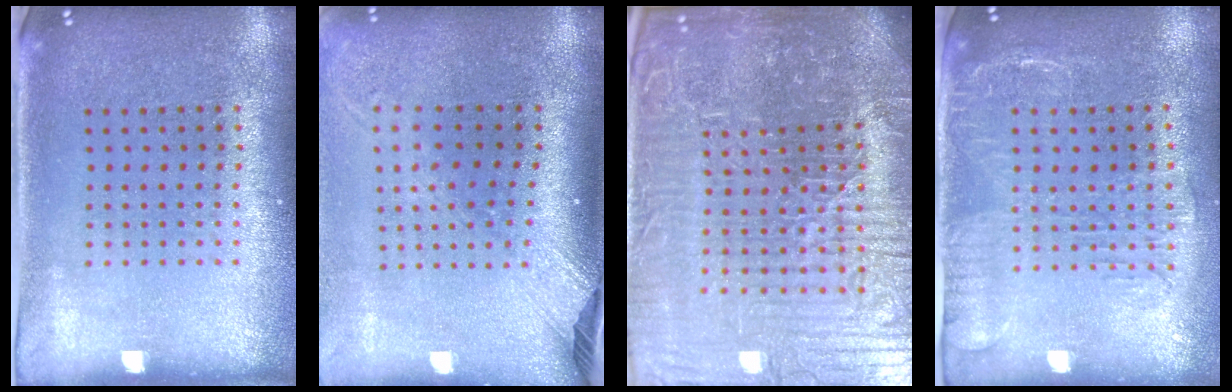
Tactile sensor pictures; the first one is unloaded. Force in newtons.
{"total": 2.5, "press": 1.9, "slide": 1.7}
{"total": 7.4, "press": 6.7, "slide": 3.1}
{"total": 1.9, "press": 1.6, "slide": 1.1}